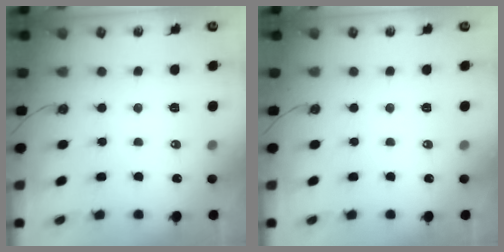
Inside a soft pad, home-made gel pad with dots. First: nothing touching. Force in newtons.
{"total": 0.0}